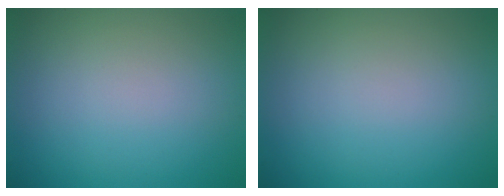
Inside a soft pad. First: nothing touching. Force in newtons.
{"total": 0.0}